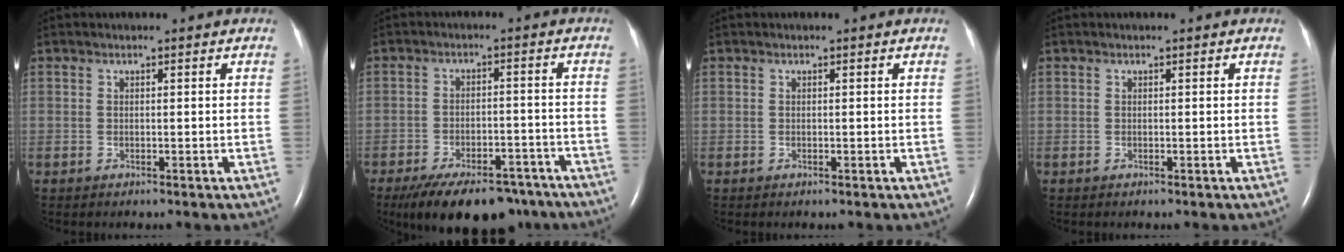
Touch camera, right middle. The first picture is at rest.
{"total": 16.0, "force": [-12.3, 6.9, 7.7], "torque": [-0.129, -0.005, -0.172]}
{"total": 0.0}
{"total": 0.0}